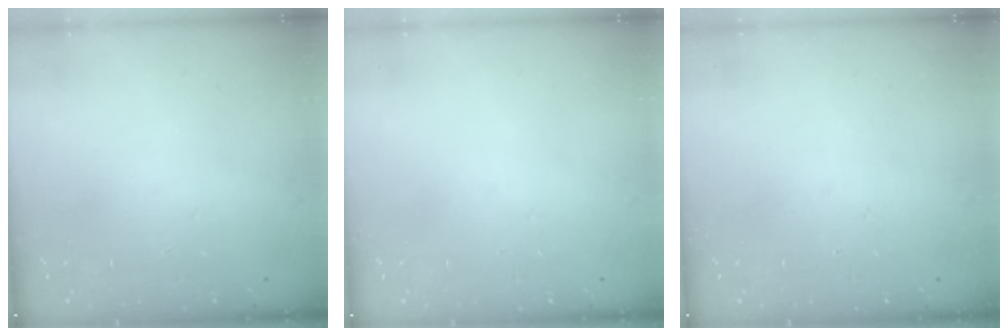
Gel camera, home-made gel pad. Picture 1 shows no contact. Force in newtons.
{"total": 0.0}
{"total": 0.0}